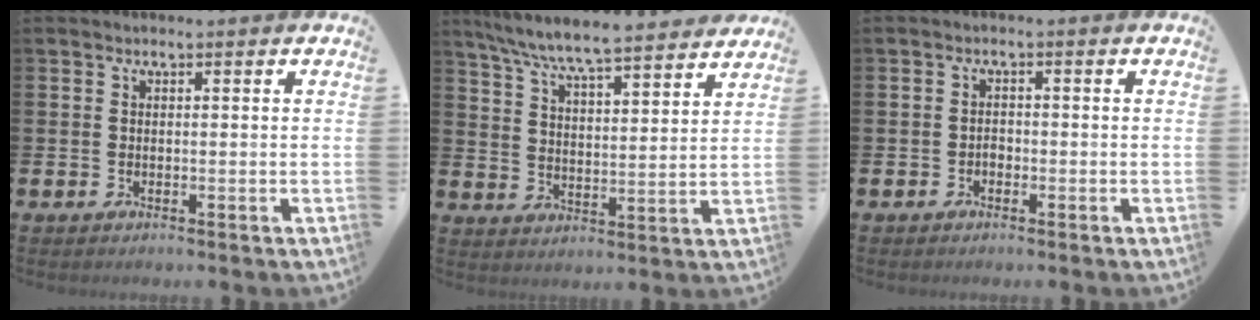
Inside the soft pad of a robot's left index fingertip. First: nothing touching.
{"total": 7.5, "force": [7.2, 0.2, 2.2], "torque": [-0.074, -0.048, 0.127]}
{"total": 1.3, "force": [-0.7, 0.9, 0.6], "torque": [-0.012, 0.002, -0.015]}